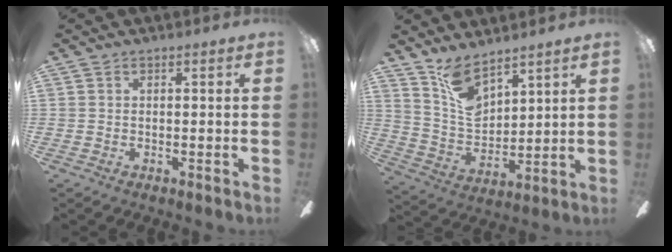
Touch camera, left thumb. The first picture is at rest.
{"total": 10.8, "force": [8.1, 4.8, 5.1], "torque": [-0.102, -0.046, 0.155]}